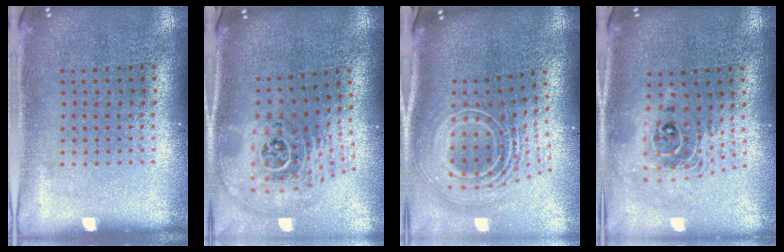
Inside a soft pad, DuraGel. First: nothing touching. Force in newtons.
{"total": 2.8, "press": 1.9, "slide": 2.1}
{"total": 2.9, "press": 1.9, "slide": 2.2}
{"total": 2.0, "press": 1.6, "slide": 1.3}